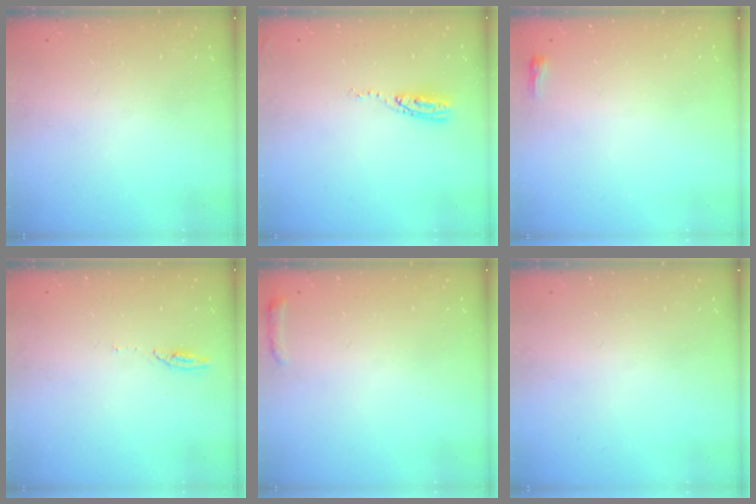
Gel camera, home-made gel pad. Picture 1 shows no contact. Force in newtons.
{"total": 5.9, "press": 5.9, "slide": 0.4}
{"total": 2.3, "press": 2.2, "slide": 0.7}
{"total": 3.5, "press": 3.5, "slide": 0.3}
{"total": 4.7, "press": 4.6, "slide": 0.9}
{"total": 0.0}